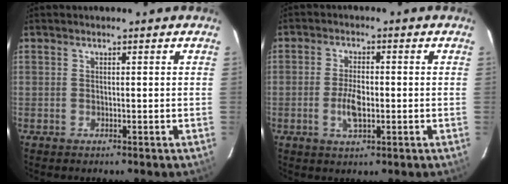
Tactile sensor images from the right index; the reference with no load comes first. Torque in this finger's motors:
{"motor_torque": [0.09, 0.12, 0.13, 0.09]}